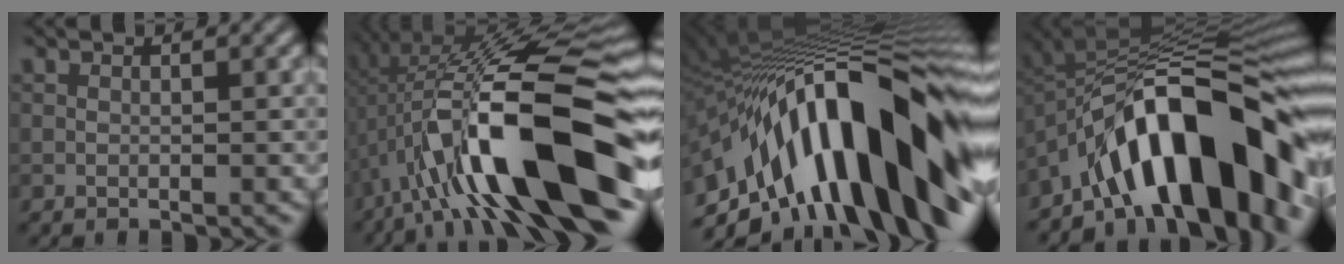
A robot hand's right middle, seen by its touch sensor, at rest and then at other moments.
{"total": 14.1, "force": [-4.5, 3.8, 12.8], "torque": [-0.223, 0.033, -0.058]}
{"total": 17.0, "force": [-5.6, 7.9, 14.0], "torque": [-0.229, 0.041, -0.097]}
{"total": 13.8, "force": [-7.0, 4.9, 10.9], "torque": [-0.163, 0.036, -0.107]}